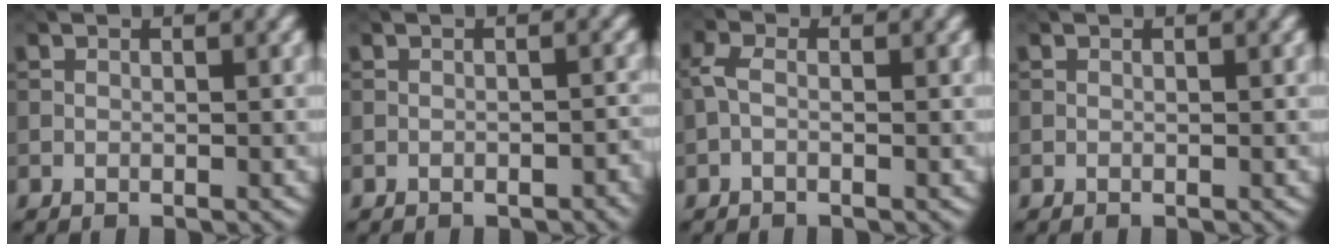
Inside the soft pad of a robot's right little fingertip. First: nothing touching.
{"total": 1.1, "force": [-0.6, 0.5, 0.8], "torque": [-0.014, 0.001, -0.006]}
{"total": 1.8, "force": [-0.5, 1.0, 1.4], "torque": [-0.037, 0.003, -0.016]}
{"total": 0.0}